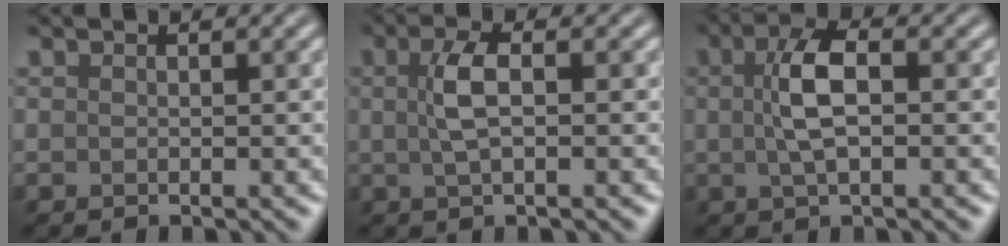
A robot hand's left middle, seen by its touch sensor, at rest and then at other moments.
{"total": 2.9, "force": [0.4, 0.9, 2.7], "torque": [-0.063, 0.007, 0.005]}
{"total": 4.1, "force": [0.4, 1.6, 3.8], "torque": [-0.082, 0.009, 0.004]}